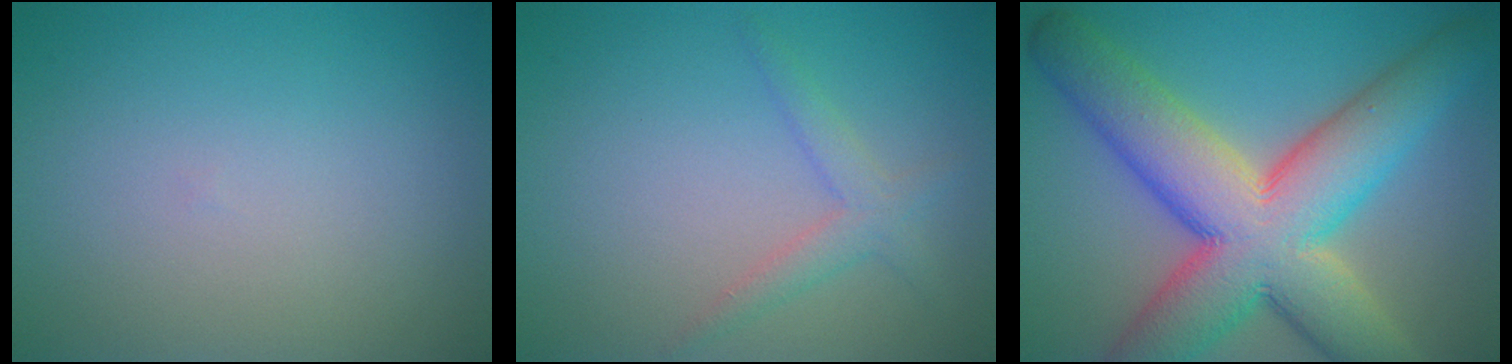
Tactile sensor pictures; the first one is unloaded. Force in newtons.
{"total": 2.0, "press": 2.0, "slide": 0.2}
{"total": 13.4, "press": 13.3, "slide": 0.8}